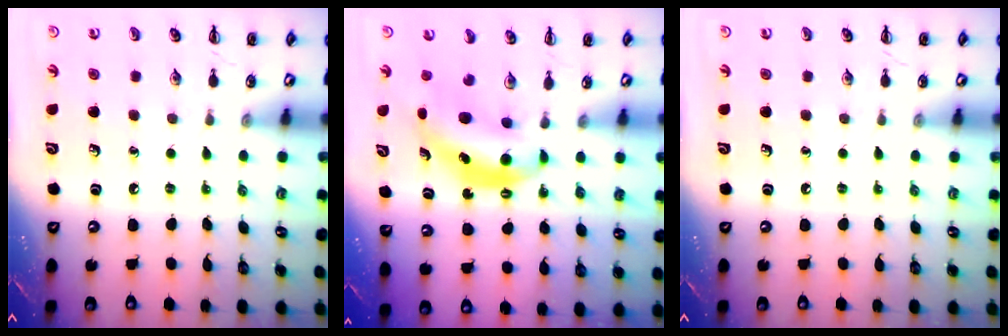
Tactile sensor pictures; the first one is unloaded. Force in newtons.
{"total": 5.5, "press": 5.4, "slide": 0.8}
{"total": 0.0}